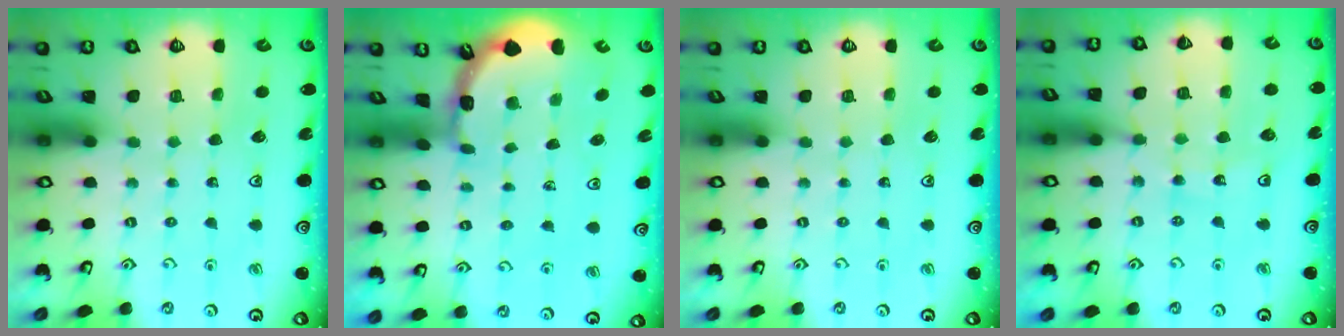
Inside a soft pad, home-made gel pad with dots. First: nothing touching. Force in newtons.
{"total": 1.8, "press": 1.8, "slide": 0.1}
{"total": 0.0}
{"total": 11.2, "press": 10.7, "slide": 3.2}